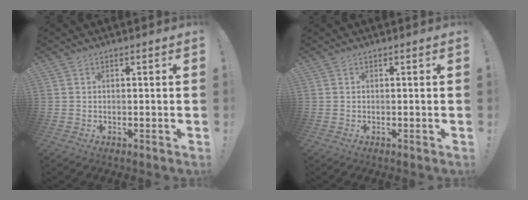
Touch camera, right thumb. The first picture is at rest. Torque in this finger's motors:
{"motor_torque": [0.00, 0.00, -0.01, 0.02, 0.00]}